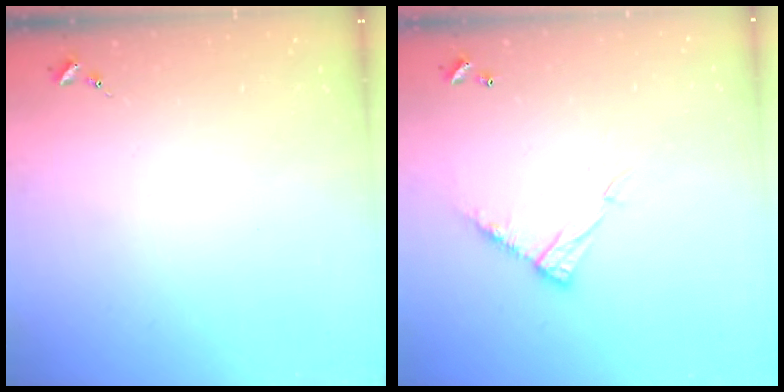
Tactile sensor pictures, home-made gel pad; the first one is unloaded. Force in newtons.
{"total": 10.6, "press": 10.6, "slide": 0.4}